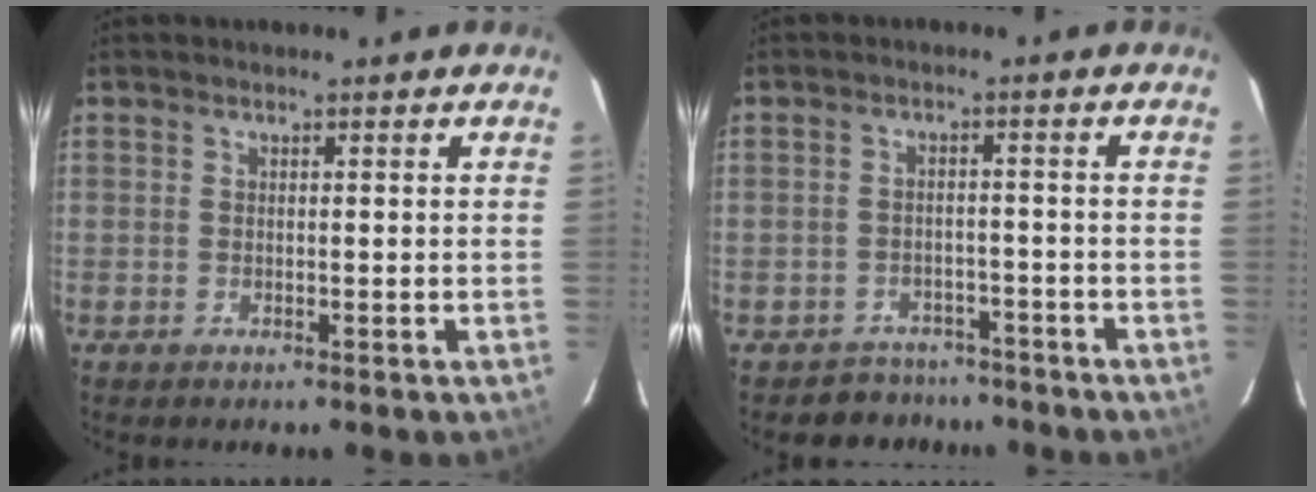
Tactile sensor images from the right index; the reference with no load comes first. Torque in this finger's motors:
{"motor_torque": [0.17, -0.12, 0.01, -0.06]}